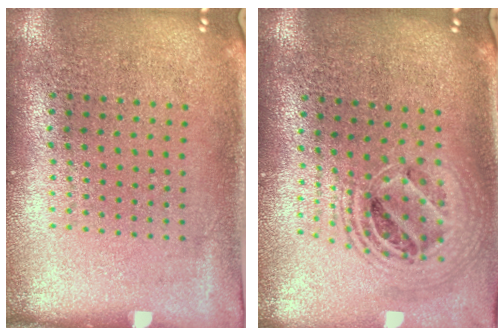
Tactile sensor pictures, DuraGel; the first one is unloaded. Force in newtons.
{"total": 2.1, "press": 1.7, "slide": 1.3}